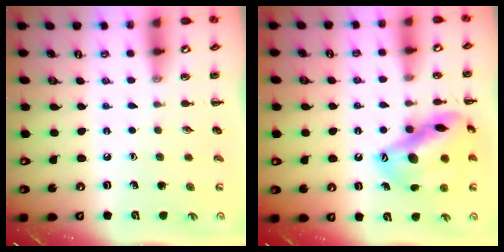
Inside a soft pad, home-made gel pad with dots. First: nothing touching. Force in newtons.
{"total": 18.6, "press": 18.6, "slide": 1.6}